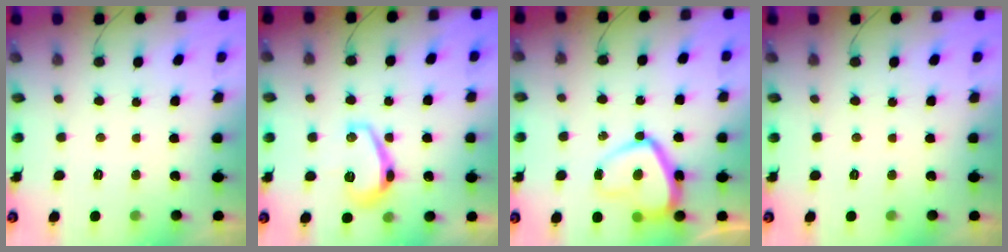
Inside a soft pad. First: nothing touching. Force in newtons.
{"total": 9.5, "press": 9.5, "slide": 0.8}
{"total": 13.7, "press": 13.6, "slide": 1.0}
{"total": 0.0}